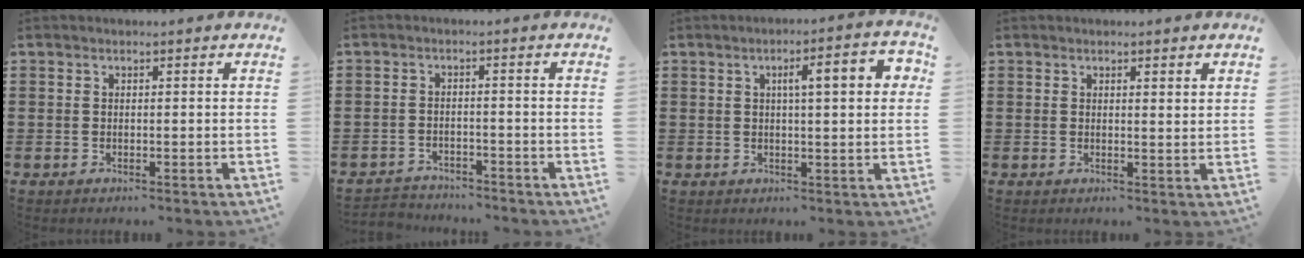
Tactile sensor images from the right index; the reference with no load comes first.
{"total": 2.7, "force": [-2.6, 0.4, -0.3], "torque": [-0.003, 0.000, -0.059]}
{"total": 6.0, "force": [1.5, 1.3, 5.7], "torque": [-0.087, -0.002, 0.016]}
{"total": 1.0, "force": [0.9, 0.2, 0.4], "torque": [-0.010, 0.003, 0.016]}